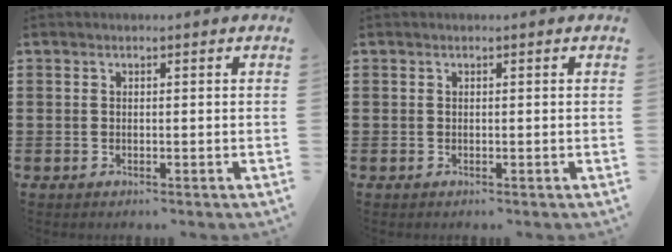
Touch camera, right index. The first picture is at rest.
{"total": 0.0}